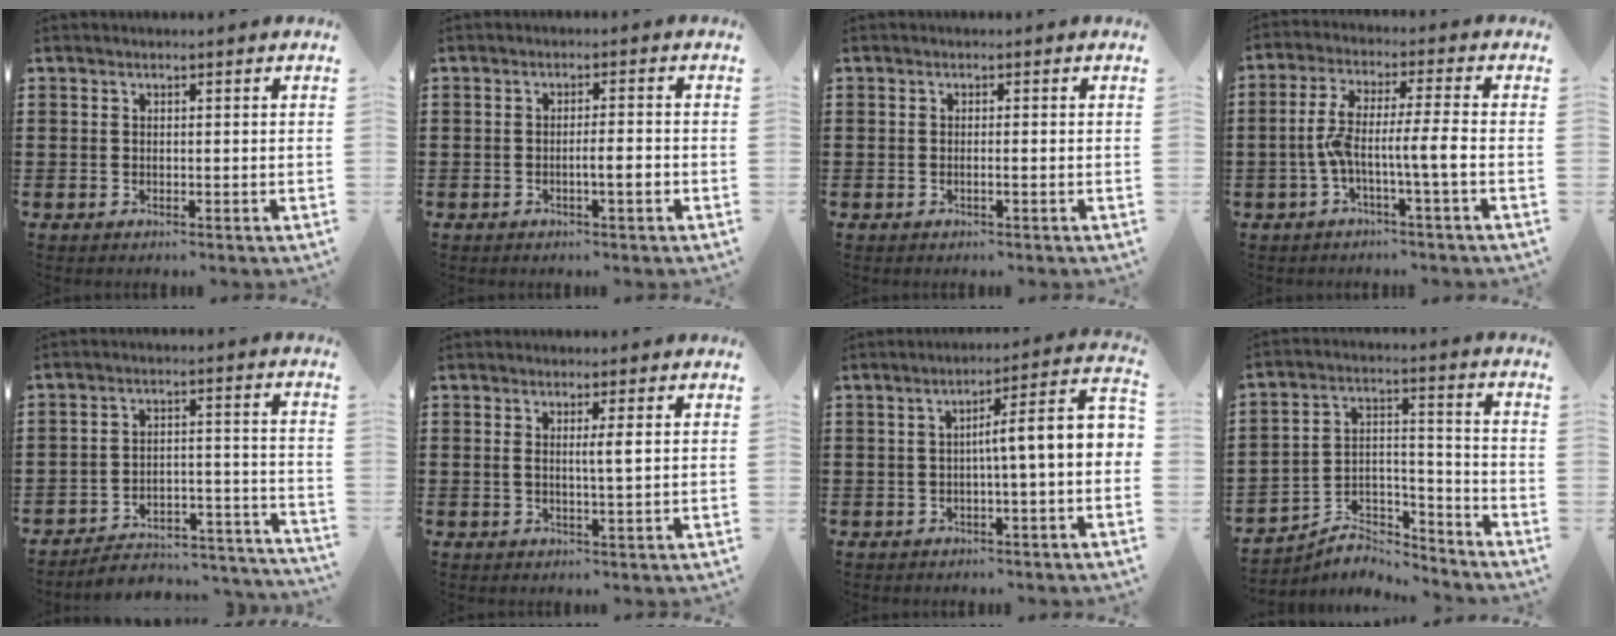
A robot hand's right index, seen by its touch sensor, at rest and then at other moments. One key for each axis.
{"total": 2.7, "fx": -0.9, "fy": 0.3, "fz": 2.6, "tx": -0.044, "ty": 0.000, "tz": -0.017}
{"total": 0.9, "fx": -0.4, "fy": -0.2, "fz": 0.7, "tx": -0.012, "ty": -0.005, "tz": -0.007}
{"total": 7.4, "fx": -2.4, "fy": 0.3, "fz": 7.0, "tx": -0.143, "ty": -0.007, "tz": -0.052}
{"total": 4.1, "fx": -3.8, "fy": 1.2, "fz": 1.1, "tx": -0.022, "ty": 0.000, "tz": -0.081}
{"total": 2.3, "fx": 0.4, "fy": -0.3, "fz": 2.3, "tx": -0.045, "ty": -0.006, "tz": 0.004}
{"total": 5.6, "fx": -0.5, "fy": -0.1, "fz": 5.6, "tx": -0.097, "ty": -0.021, "tz": -0.018}
{"total": 6.4, "fx": -5.9, "fy": 1.9, "fz": 1.3, "tx": -0.025, "ty": 0.012, "tz": -0.117}